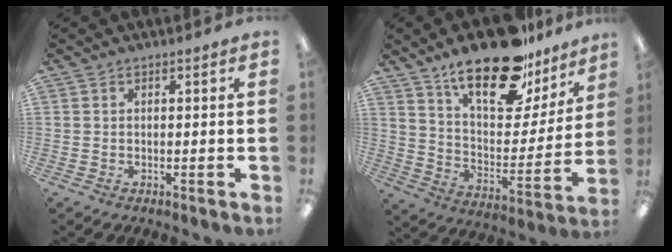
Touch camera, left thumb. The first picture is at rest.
{"total": 24.0, "force": [17.0, 9.6, 14.0], "torque": [-0.219, -0.107, 0.291]}